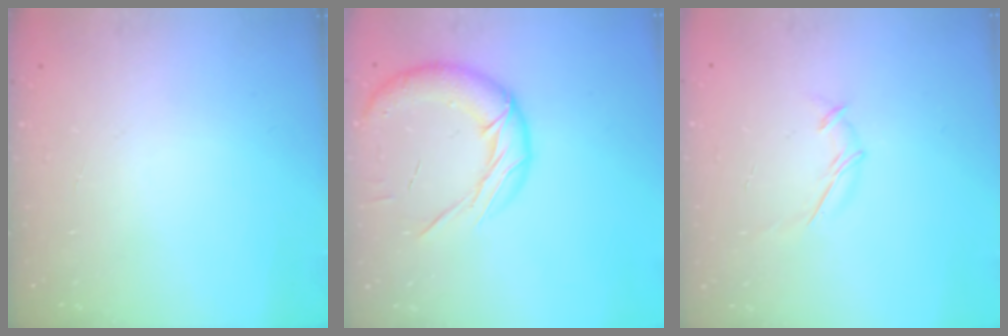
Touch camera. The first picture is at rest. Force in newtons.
{"total": 15.9, "press": 15.7, "slide": 1.9}
{"total": 5.6, "press": 5.6, "slide": 0.2}